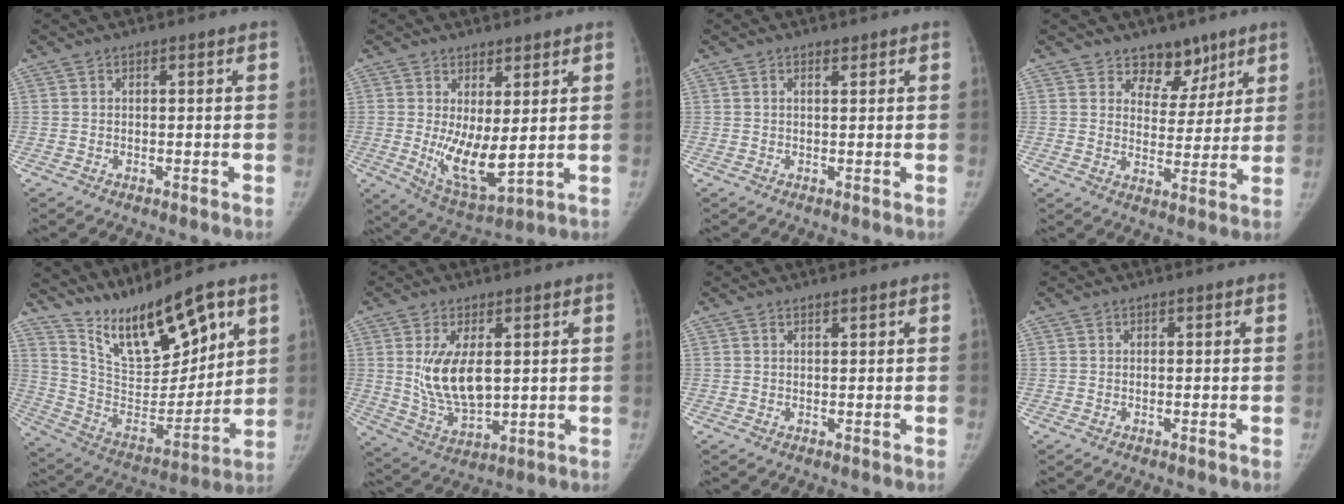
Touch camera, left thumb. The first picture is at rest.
{"total": 9.6, "force": [0.7, 3.4, 9.0], "torque": [-0.149, -0.034, 0.028]}
{"total": 0.9, "force": [0.7, 0.3, 0.6], "torque": [-0.010, -0.004, 0.011]}
{"total": 7.5, "force": [5.5, 4.8, 1.7], "torque": [0.018, -0.036, 0.089]}
{"total": 20.1, "force": [13.1, 6.5, 13.7], "torque": [-0.188, -0.072, 0.247]}
{"total": 11.4, "force": [2.1, 5.8, 9.6], "torque": [-0.166, -0.024, 0.054]}
{"total": 0.7, "force": [0.6, 0.0, 0.3], "torque": [-0.007, -0.004, 0.011]}
{"total": 0.0}